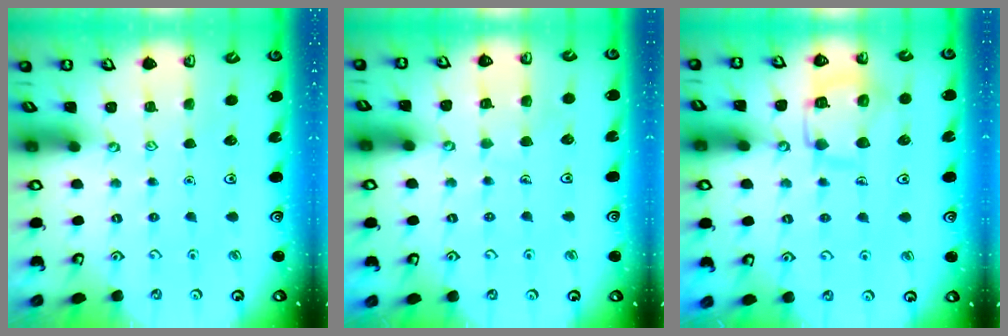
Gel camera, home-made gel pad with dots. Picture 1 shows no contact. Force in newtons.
{"total": 5.4, "press": 5.4, "slide": 0.4}
{"total": 13.7, "press": 13.6, "slide": 1.3}